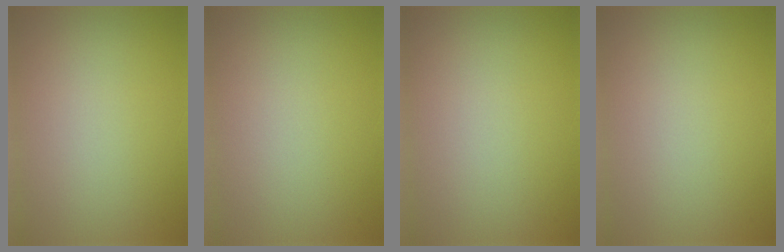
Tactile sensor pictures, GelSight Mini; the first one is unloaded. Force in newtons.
{"total": 0.0}
{"total": 0.0}
{"total": 0.0}